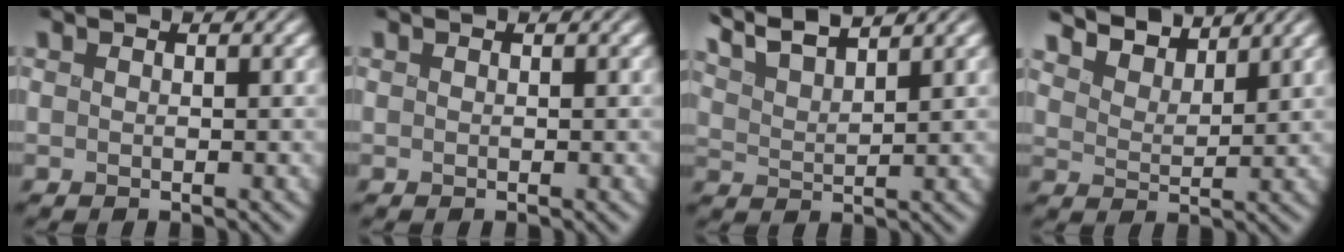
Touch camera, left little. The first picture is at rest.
{"total": 0.0}
{"total": 7.2, "force": [5.9, 1.4, 3.8], "torque": [-0.069, 0.019, 0.069]}
{"total": 4.7, "force": [4.5, 0.6, 1.0], "torque": [-0.030, 0.005, 0.066]}